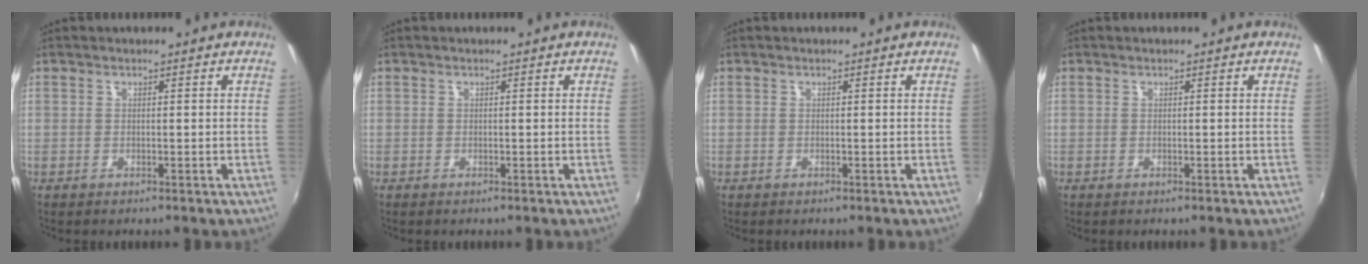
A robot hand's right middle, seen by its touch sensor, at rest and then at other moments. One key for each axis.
{"total": 0.0}
{"total": 0.0}
{"total": 0.0}